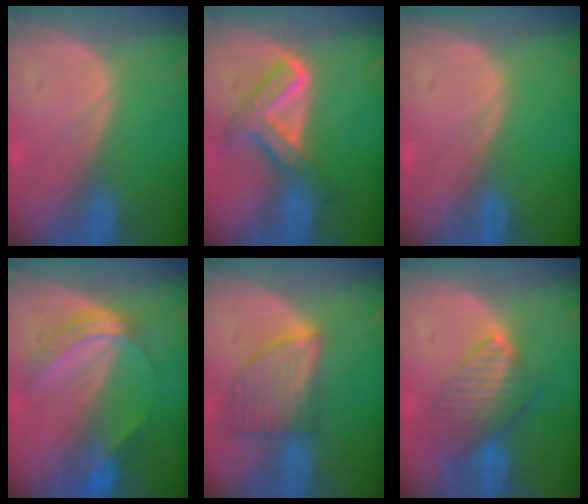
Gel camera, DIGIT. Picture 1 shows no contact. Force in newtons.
{"total": 7.2, "press": 7.2, "slide": 0.3}
{"total": 0.0}
{"total": 6.2, "press": 5.3, "slide": 3.3}
{"total": 7.7, "press": 7.0, "slide": 3.2}
{"total": 8.1, "press": 7.1, "slide": 3.9}